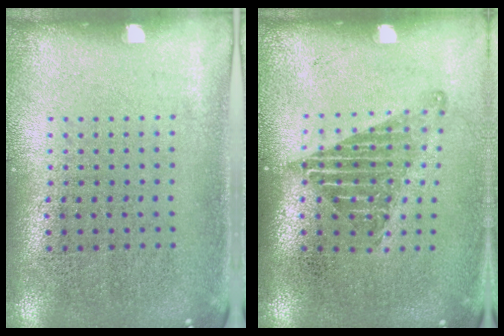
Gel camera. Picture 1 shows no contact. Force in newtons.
{"total": 1.2, "press": 1.0, "slide": 0.7}